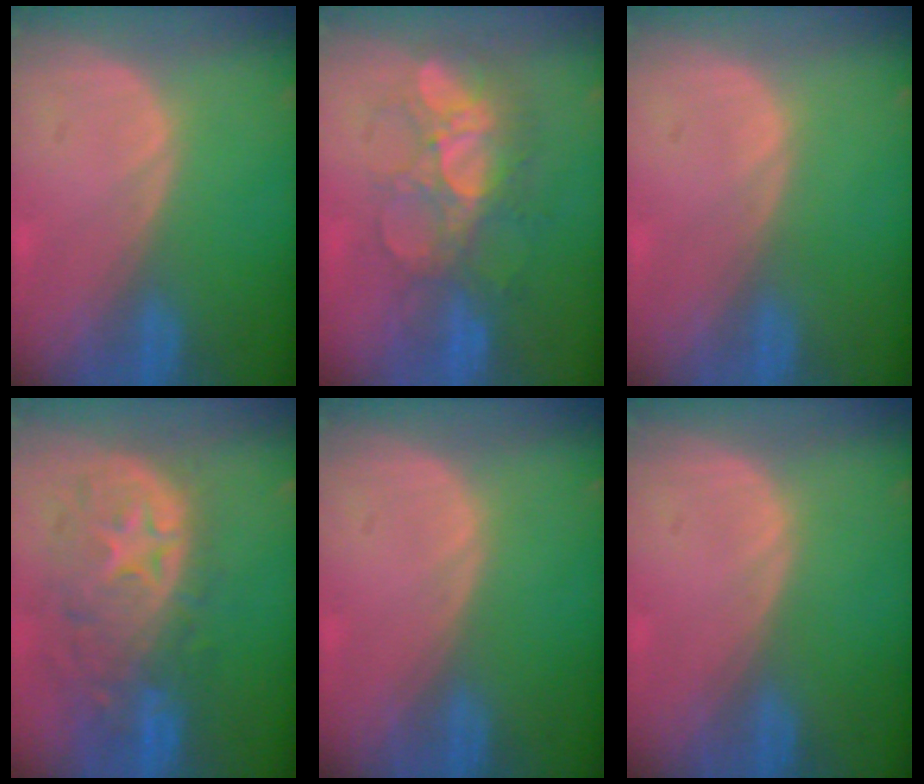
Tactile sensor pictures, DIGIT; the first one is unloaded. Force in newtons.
{"total": 8.4, "press": 8.1, "slide": 2.2}
{"total": 0.0}
{"total": 11.0, "press": 9.8, "slide": 5.1}
{"total": 0.0}
{"total": 0.0}